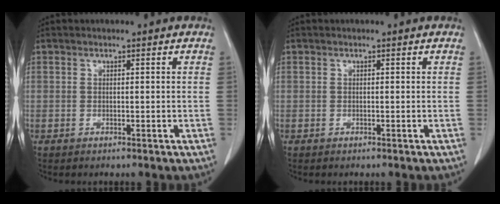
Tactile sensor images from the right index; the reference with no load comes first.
{"total": 0.0}